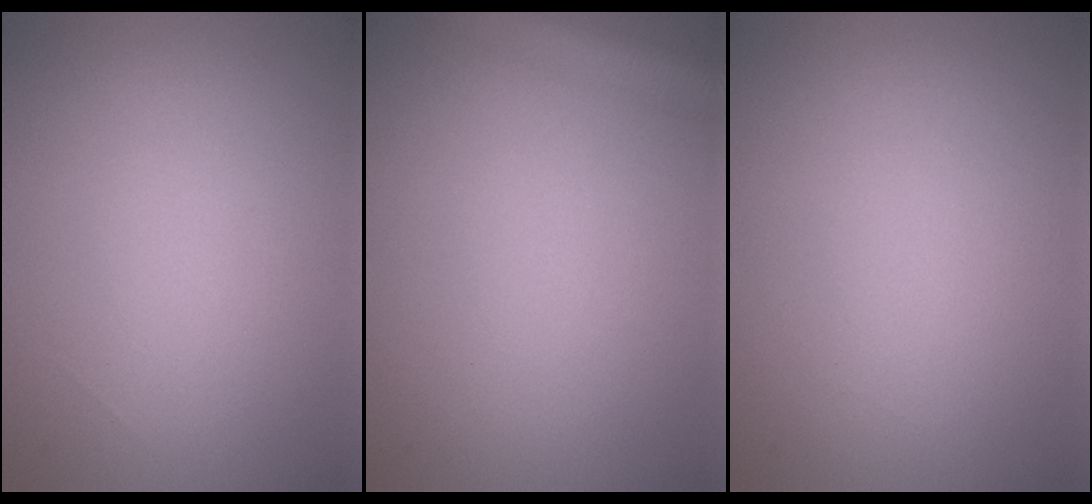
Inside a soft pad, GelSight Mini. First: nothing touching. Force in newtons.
{"total": 3.3, "press": 3.3, "slide": 0.2}
{"total": 0.0}